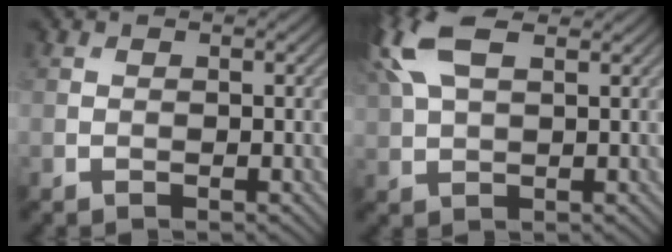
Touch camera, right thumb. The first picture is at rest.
{"total": 9.9, "force": [4.6, 4.4, 7.6], "torque": [-0.209, 0.031, 0.083]}